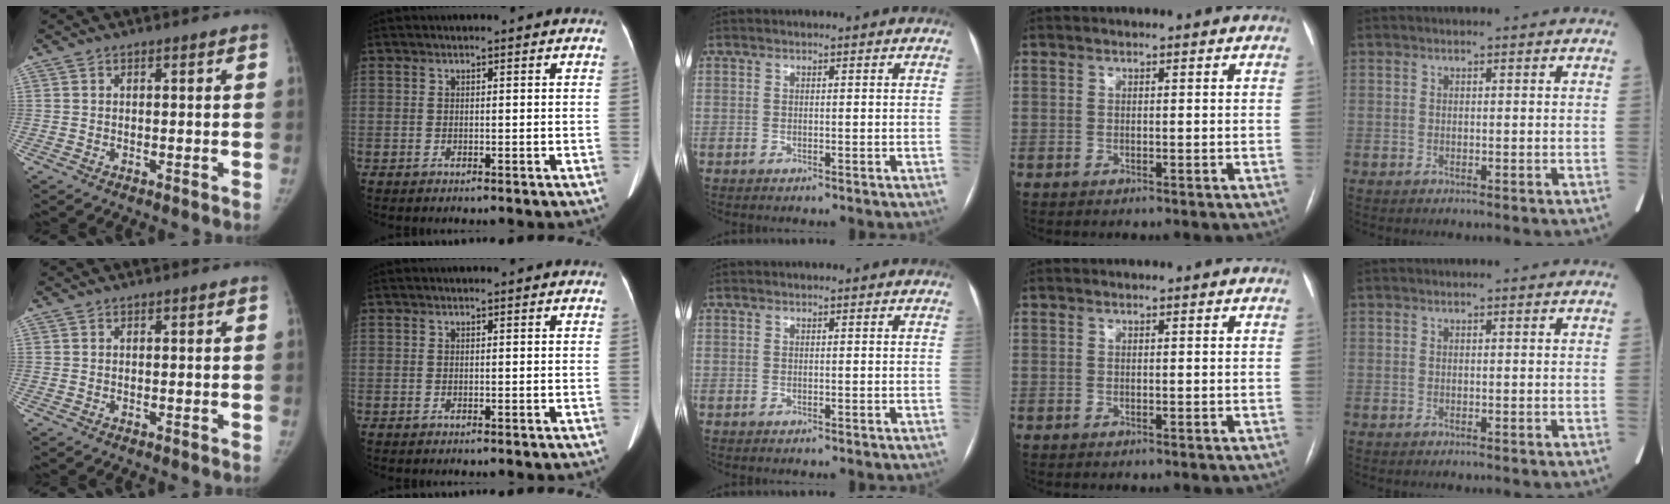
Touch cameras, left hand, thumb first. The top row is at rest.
{}